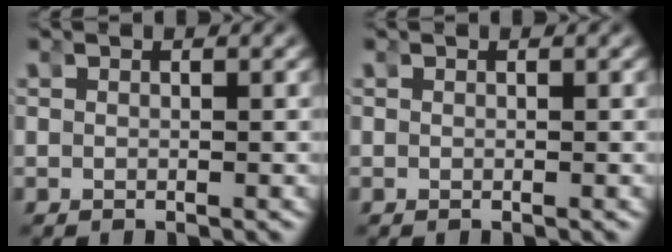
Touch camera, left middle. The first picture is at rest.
{"total": 0.0}